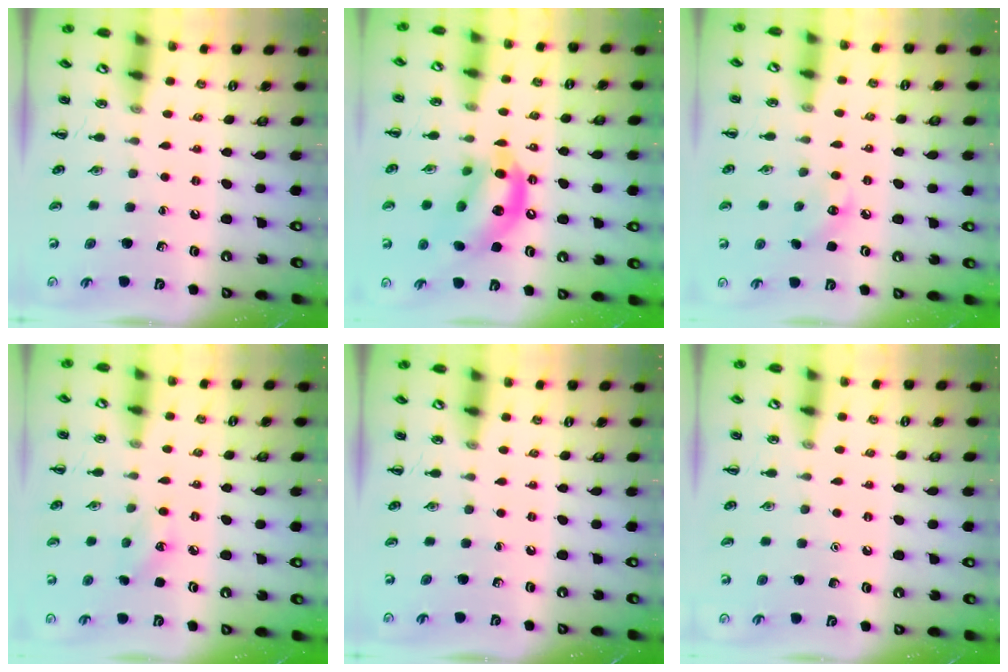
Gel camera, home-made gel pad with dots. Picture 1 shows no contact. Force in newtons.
{"total": 13.5, "press": 13.1, "slide": 3.5}
{"total": 5.4, "press": 5.2, "slide": 1.5}
{"total": 5.4, "press": 5.2, "slide": 1.5}
{"total": 0.0}
{"total": 1.5, "press": 1.5, "slide": 0.1}